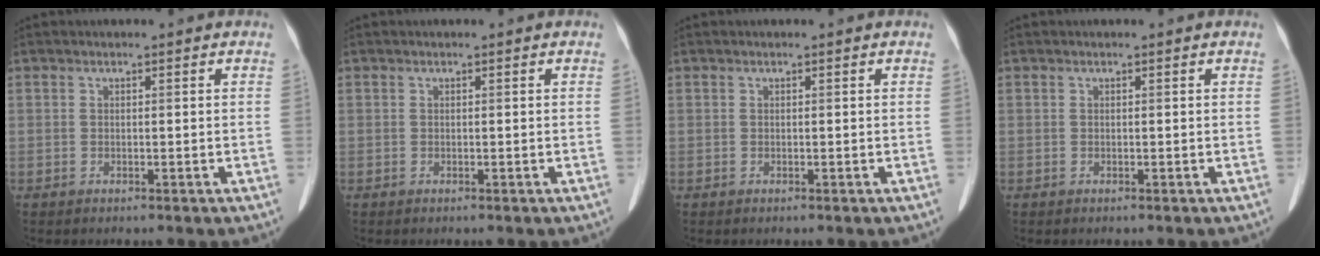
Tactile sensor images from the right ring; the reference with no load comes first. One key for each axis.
{"total": 0.0}
{"total": 0.0}
{"total": 0.0}